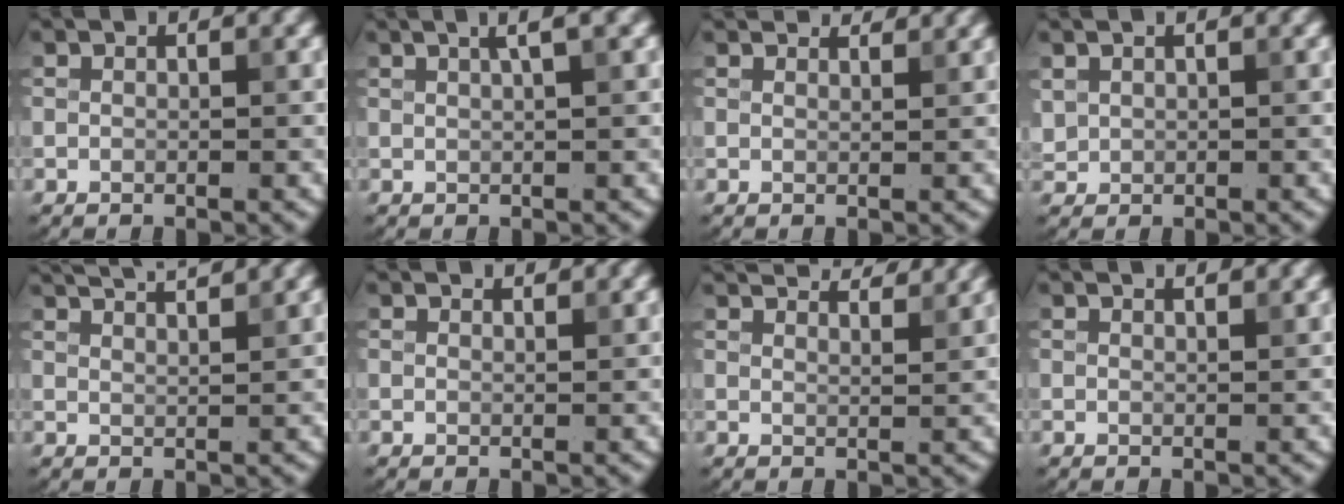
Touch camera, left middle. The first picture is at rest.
{"total": 2.1, "force": [1.2, 0.0, 1.7], "torque": [-0.027, 0.008, 0.025]}
{"total": 2.2, "force": [2.2, 0.4, 0.4], "torque": [-0.015, 0.006, 0.029]}
{"total": 0.9, "force": [0.3, 0.9, 0.2], "torque": [-0.005, 0.001, 0.014]}
{"total": 4.4, "force": [3.9, 0.7, 1.9], "torque": [-0.021, 0.022, 0.044]}
{"total": 0.9, "force": [0.9, 0.2, 0.1], "torque": [-0.006, 0.000, 0.015]}
{"total": 4.3, "force": [4.1, 0.3, 1.3], "torque": [-0.029, 0.010, 0.053]}
{"total": 0.9, "force": [0.8, 0.1, 0.2], "torque": [-0.006, 0.002, 0.017]}